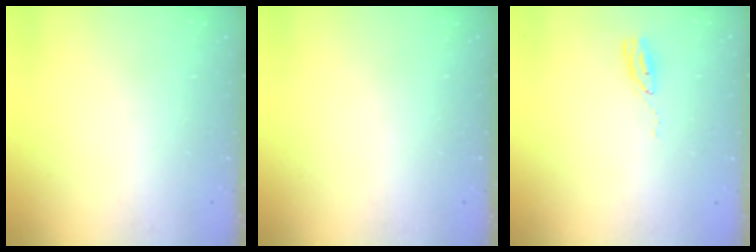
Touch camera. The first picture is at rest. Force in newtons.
{"total": 0.0}
{"total": 3.8, "press": 3.8, "slide": 0.2}